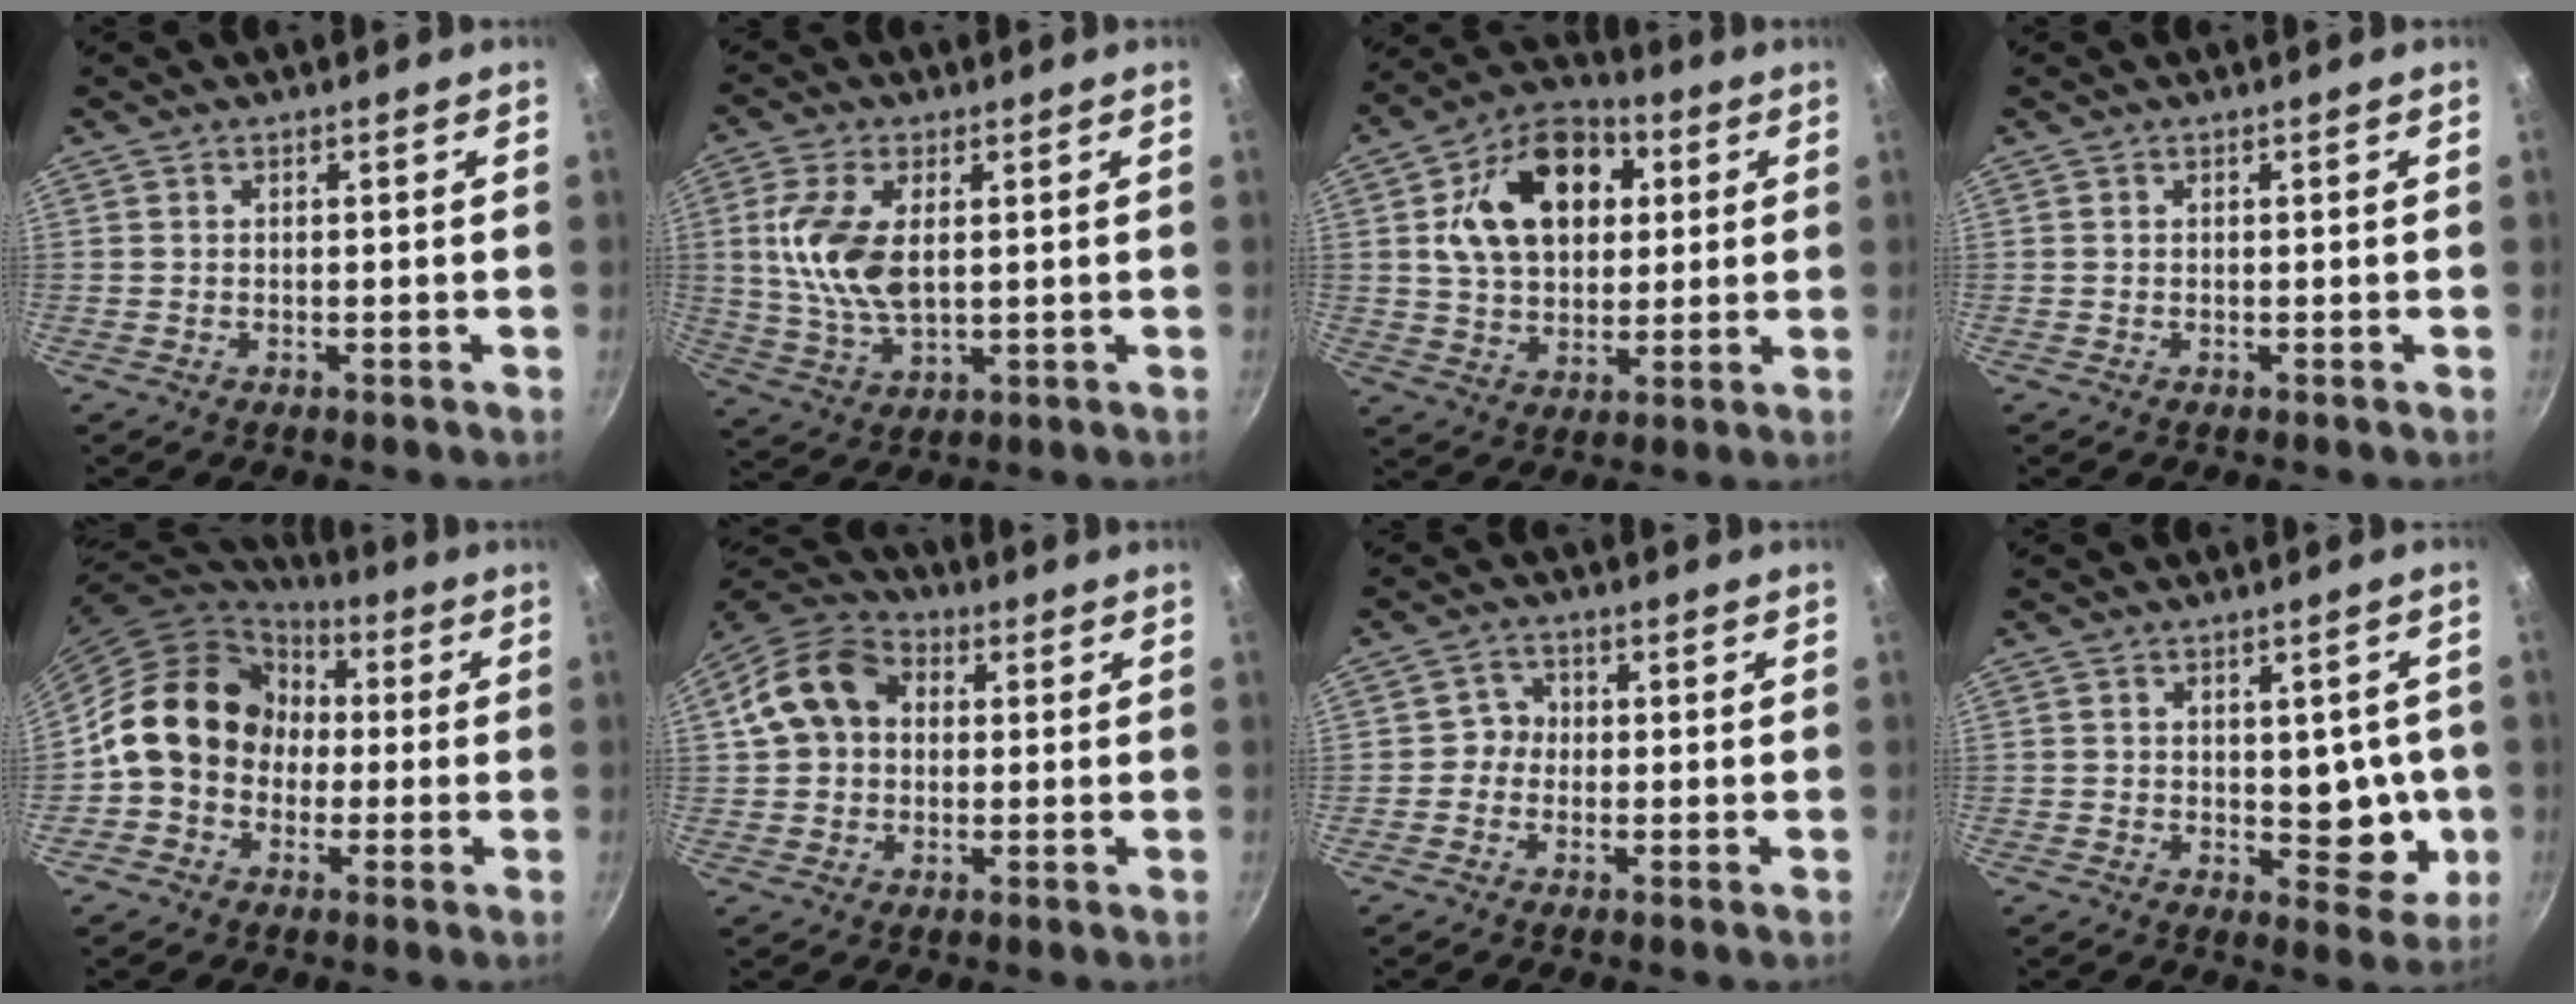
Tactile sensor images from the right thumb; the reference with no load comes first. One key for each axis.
{"total": 11.4, "fx": 1.8, "fy": 6.0, "fz": 9.5, "tx": -0.185, "ty": -0.008, "tz": 0.039}
{"total": 18.4, "fx": 4.5, "fy": 12.9, "fz": 12.3, "tx": -0.169, "ty": 0.012, "tz": 0.063}
{"total": 0.0}
{"total": 15.7, "fx": 0.2, "fy": 13.2, "fz": 8.6, "tx": -0.102, "ty": 0.041, "tz": -0.013}
{"total": 11.9, "fx": 1.9, "fy": 9.3, "fz": 7.2, "tx": -0.104, "ty": 0.025, "tz": 0.014}
{"total": 2.9, "fx": -0.6, "fy": 2.7, "fz": 0.8, "tx": 0.012, "ty": 0.009, "tz": -0.019}
{"total": 8.5, "fx": -0.3, "fy": 5.4, "fz": 6.6, "tx": -0.029, "ty": -0.002, "tz": 0.003}